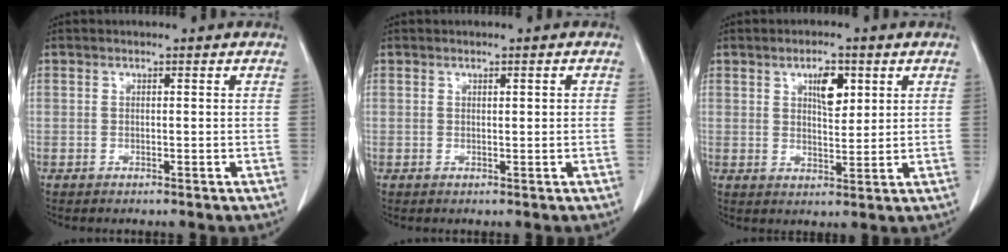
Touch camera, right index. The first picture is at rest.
{"total": 0.9, "force": [0.2, 0.1, 0.9], "torque": [-0.016, 0.001, 0.005]}
{"total": 4.8, "force": [2.2, 1.9, 3.9], "torque": [-0.065, -0.001, 0.038]}